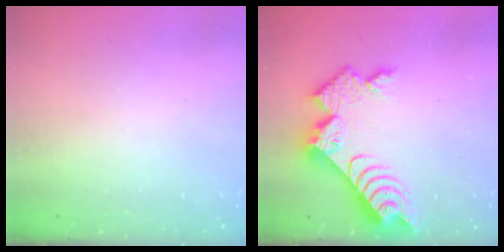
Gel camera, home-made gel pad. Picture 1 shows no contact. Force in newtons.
{"total": 11.2, "press": 11.1, "slide": 0.9}